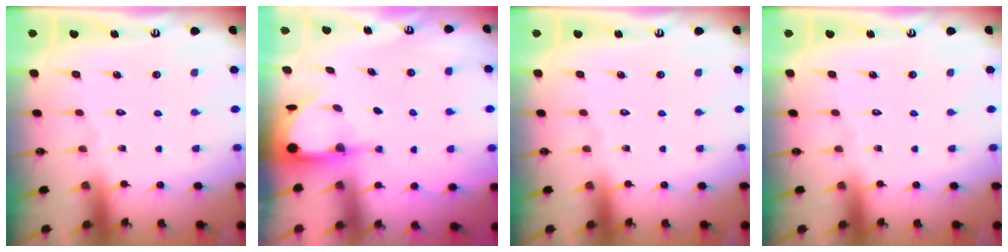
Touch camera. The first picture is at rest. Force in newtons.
{"total": 3.9, "press": 3.9, "slide": 0.3}
{"total": 0.0}
{"total": 0.0}